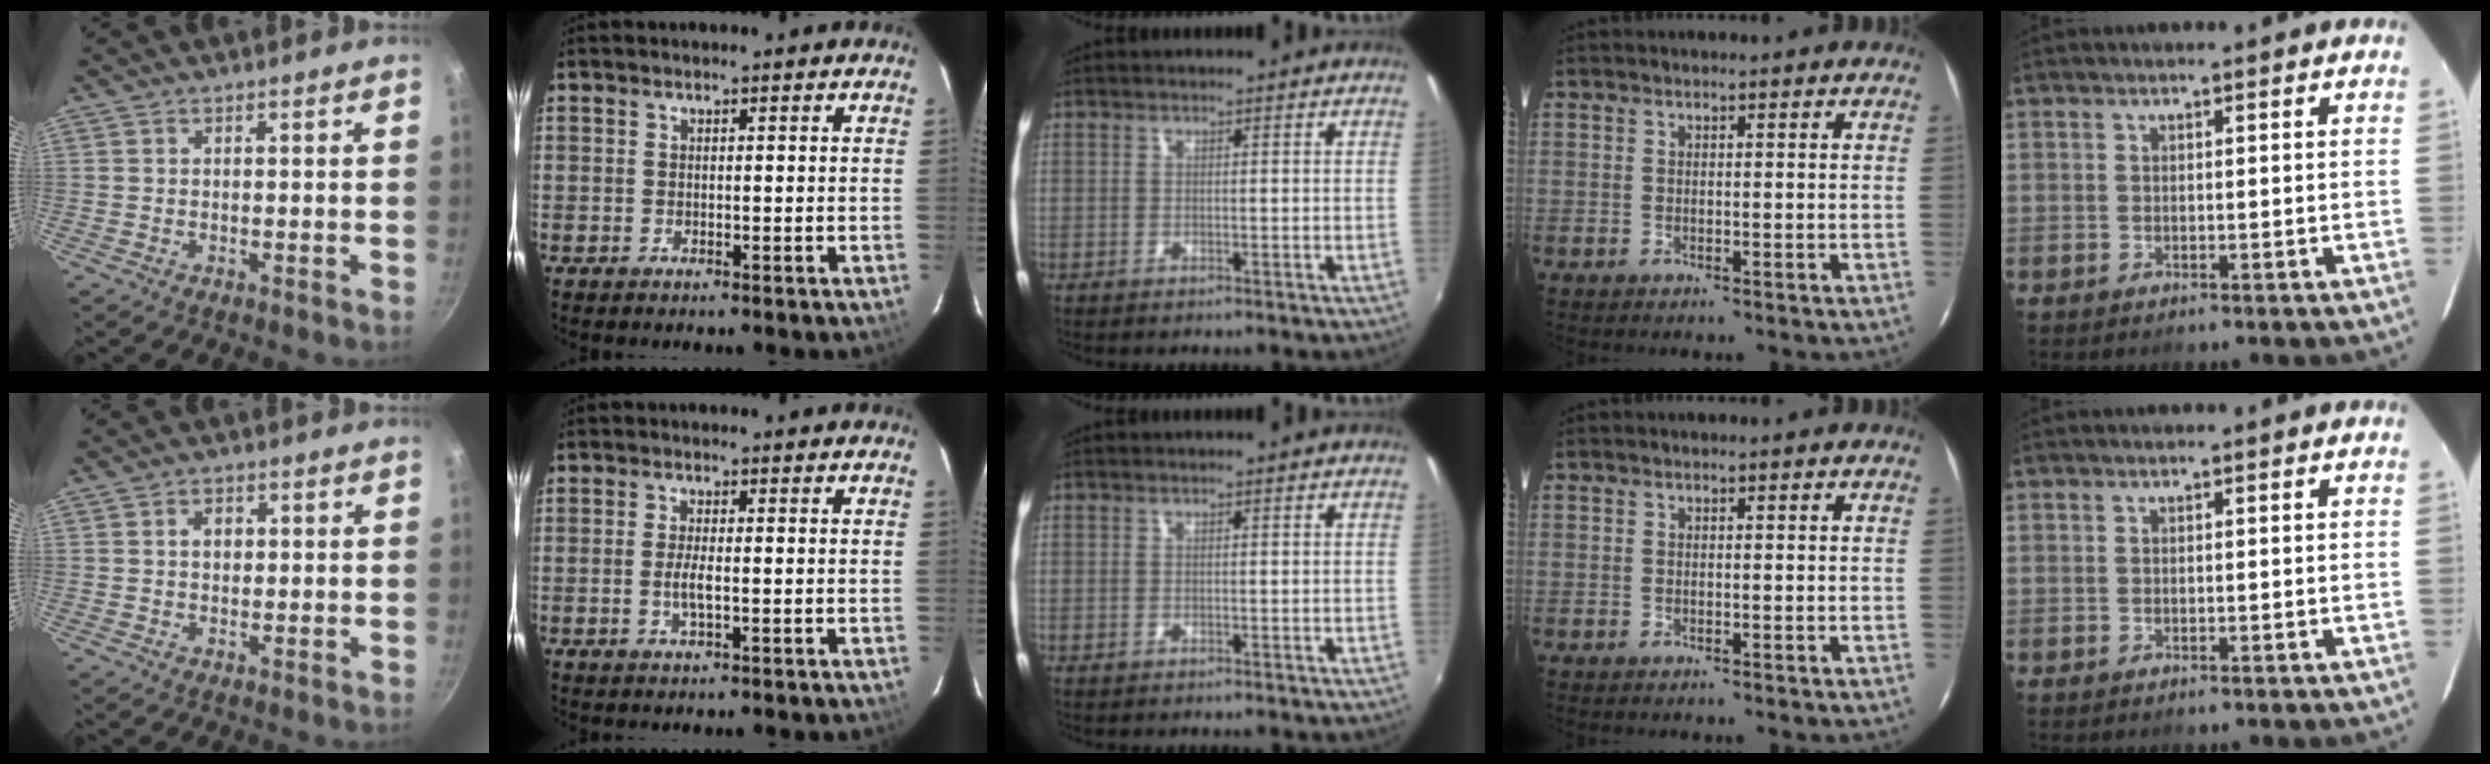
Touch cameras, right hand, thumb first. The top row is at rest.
{"thumb": {"total": 3.0, "force": [0.5, 2.3, 1.8], "torque": [-0.014, 0.006, 0.006]}, "index": {"total": 2.6, "force": [-0.6, 0.4, 2.5], "torque": [-0.047, -0.006, -0.011]}}